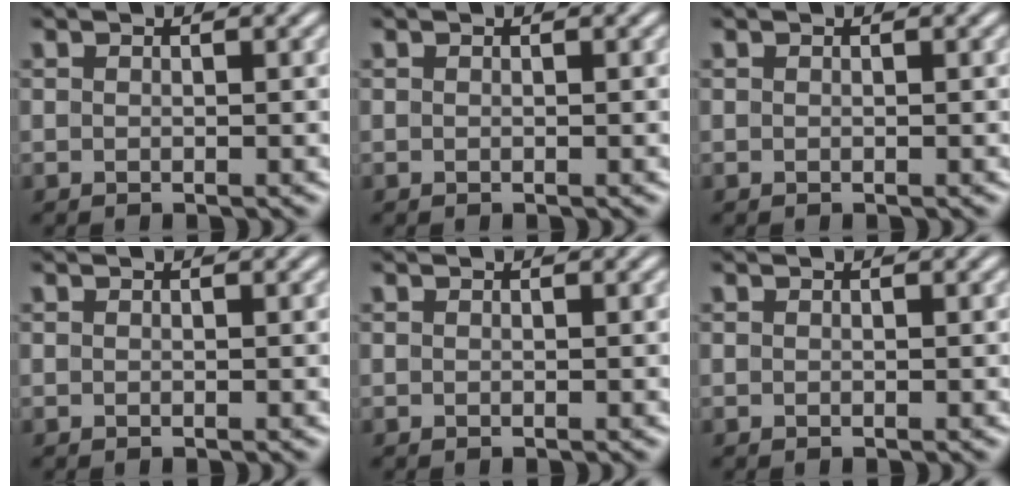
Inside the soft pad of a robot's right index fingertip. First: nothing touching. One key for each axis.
{"total": 0.0}
{"total": 0.0}
{"total": 0.0}
{"total": 0.0}
{"total": 0.0}